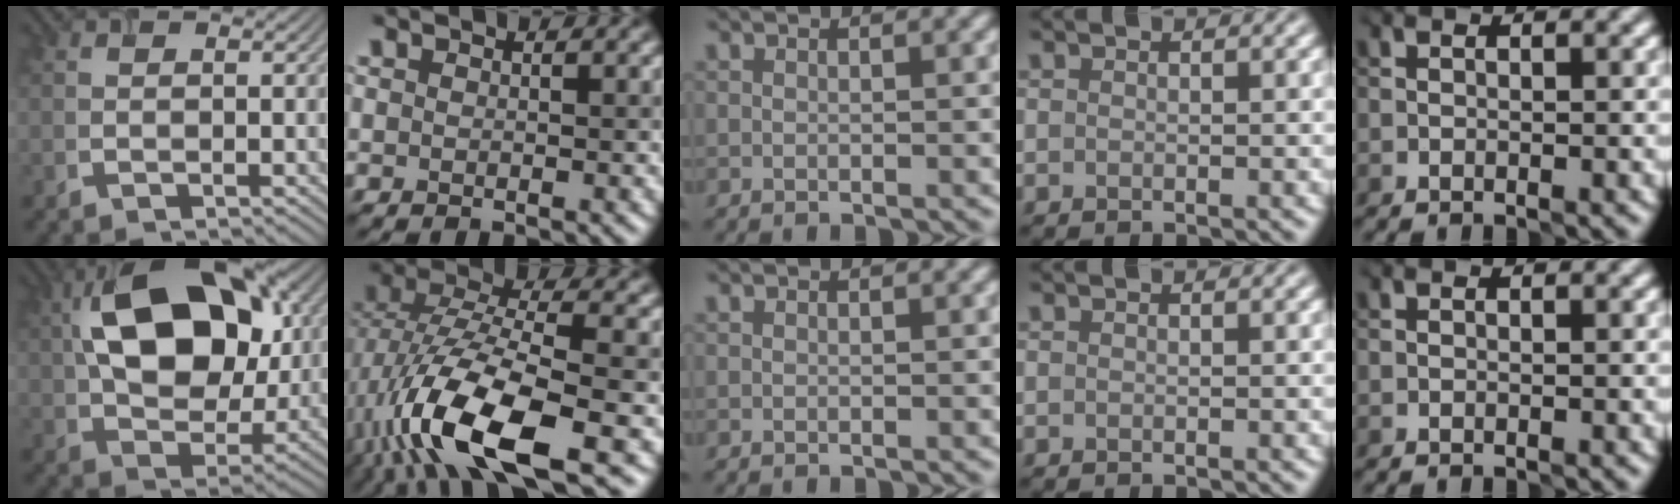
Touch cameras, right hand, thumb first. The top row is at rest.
{"thumb": {"total": 16.9, "force": [4.0, 10.6, 12.6], "torque": [-0.220, 0.028, 0.056]}, "index": {"total": 12.0, "force": [-4.6, 4.4, 10.2], "torque": [-0.212, -0.004, -0.092]}}